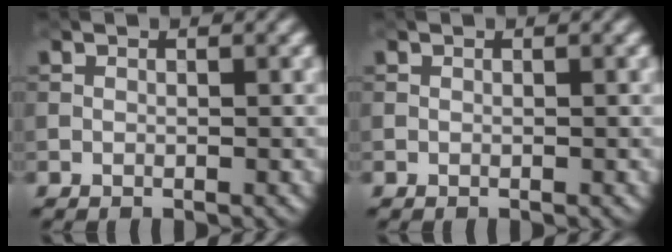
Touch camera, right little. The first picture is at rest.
{"total": 0.0}